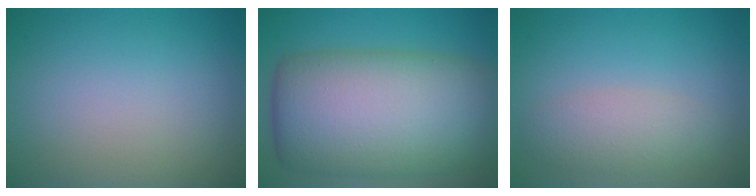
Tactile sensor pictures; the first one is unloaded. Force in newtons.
{"total": 14.9, "press": 14.9, "slide": 0.5}
{"total": 3.0, "press": 3.0, "slide": 0.2}